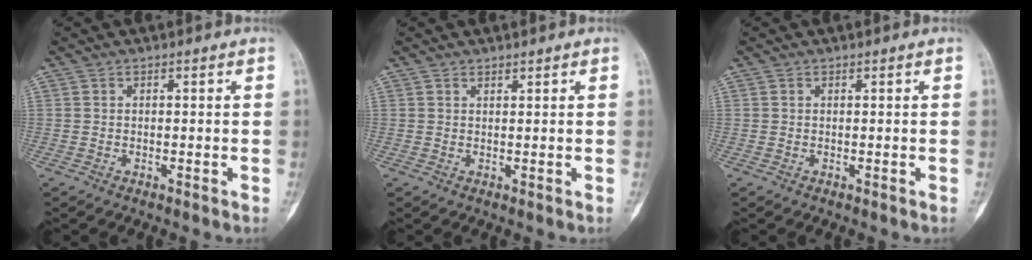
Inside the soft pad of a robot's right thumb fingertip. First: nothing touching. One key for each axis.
{"total": 0.6, "fx": 0.5, "fy": 0.1, "fz": 0.1, "tx": 0.000, "ty": -0.005, "tz": 0.008}
{"total": 0.0}